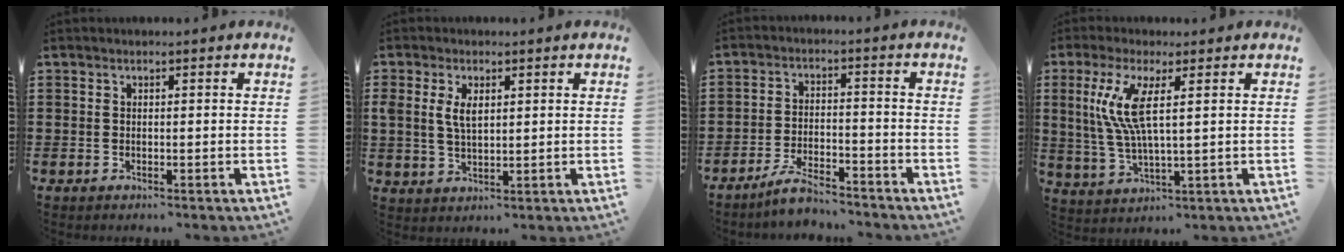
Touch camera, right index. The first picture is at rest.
{"total": 4.0, "force": [1.2, 2.0, 3.3], "torque": [-0.078, 0.004, 0.018]}
{"total": 5.2, "force": [-4.9, 0.6, 1.8], "torque": [-0.044, 0.003, -0.097]}
{"total": 8.6, "force": [2.1, 1.8, 8.1], "torque": [-0.189, -0.012, 0.026]}